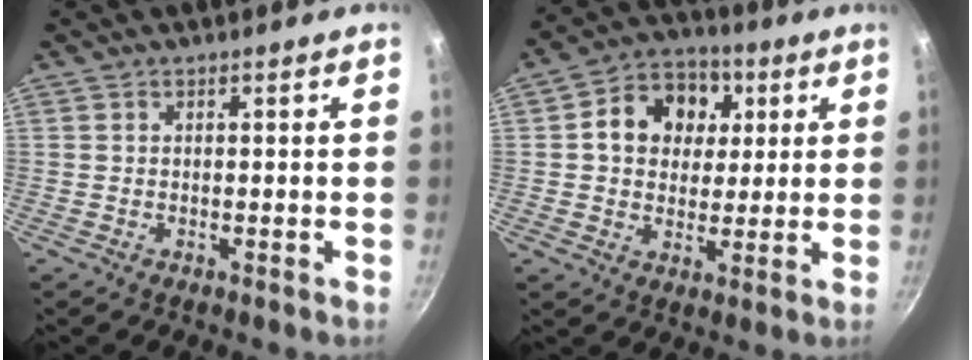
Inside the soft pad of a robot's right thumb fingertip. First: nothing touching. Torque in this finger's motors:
{"motor_torque": [0.47, 2.46, 0.84, -0.25, 0.05]}